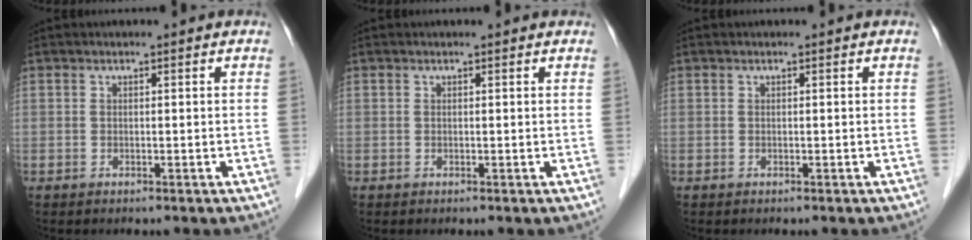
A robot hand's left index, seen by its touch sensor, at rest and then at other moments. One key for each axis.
{"total": 0.9, "fx": 0.8, "fy": 0.1, "fz": 0.3, "tx": -0.011, "ty": 0.001, "tz": 0.004}
{"total": 0.0}